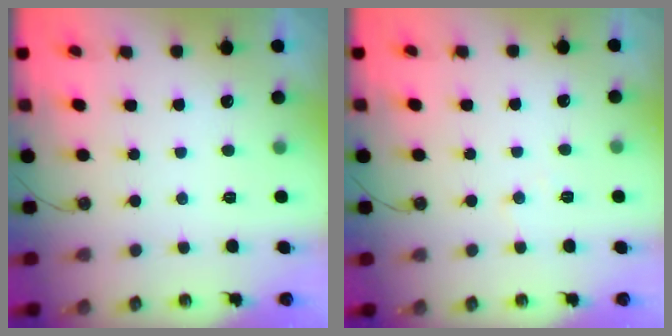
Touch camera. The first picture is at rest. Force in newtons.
{"total": 4.7, "press": 4.7, "slide": 0.8}